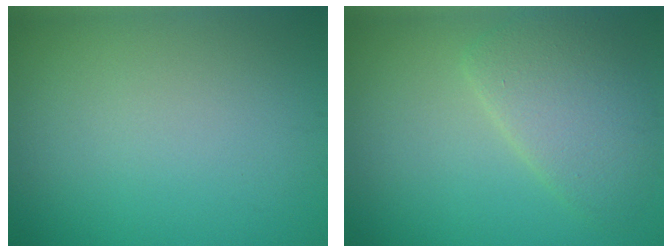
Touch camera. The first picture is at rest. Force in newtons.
{"total": 4.3, "press": 4.3, "slide": 0.5}